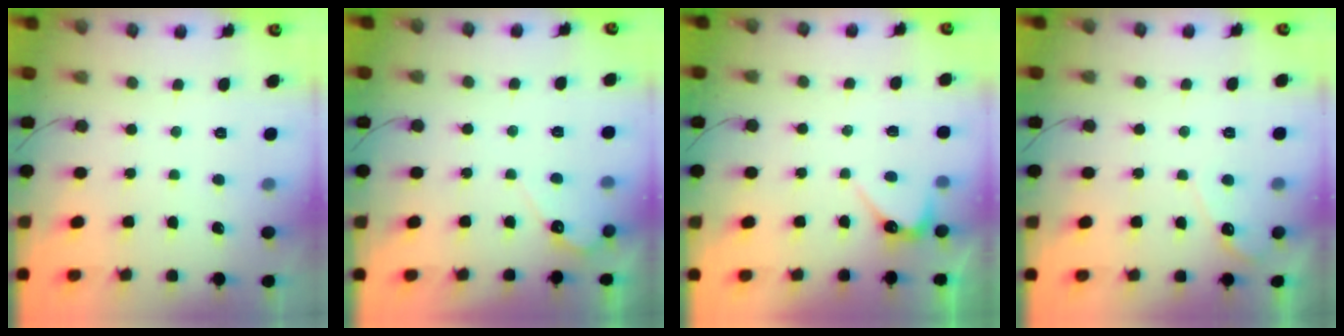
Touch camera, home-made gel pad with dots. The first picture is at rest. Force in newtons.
{"total": 4.0, "press": 3.9, "slide": 0.3}
{"total": 3.1, "press": 3.1, "slide": 0.2}
{"total": 4.0, "press": 4.0, "slide": 0.2}